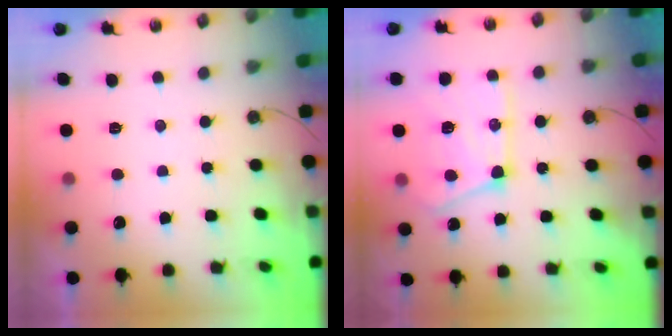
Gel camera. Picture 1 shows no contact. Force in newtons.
{"total": 18.6, "press": 18.5, "slide": 2.0}